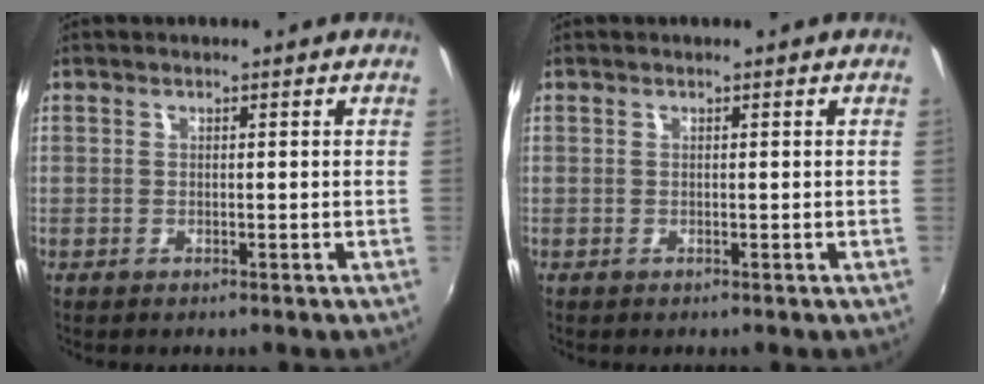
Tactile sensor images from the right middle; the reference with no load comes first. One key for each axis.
{"total": 0.0}